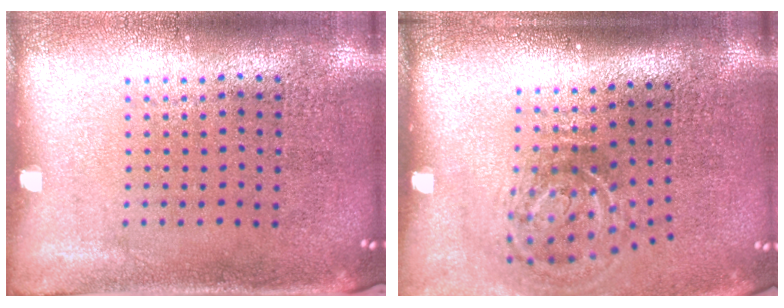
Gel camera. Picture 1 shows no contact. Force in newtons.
{"total": 2.0, "press": 1.3, "slide": 1.6}